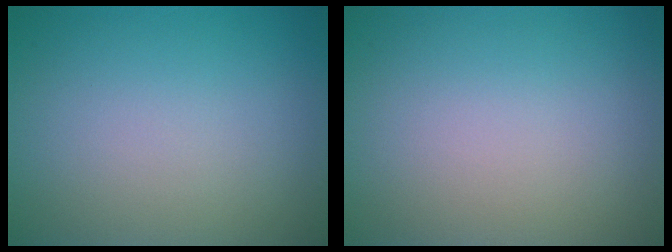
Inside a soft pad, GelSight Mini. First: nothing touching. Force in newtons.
{"total": 0.0}